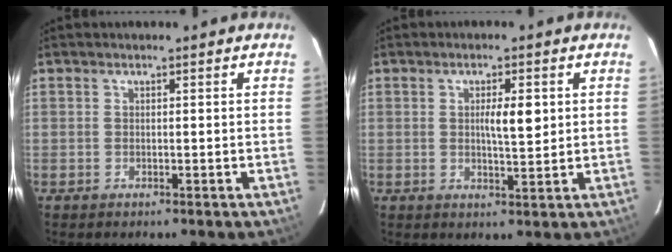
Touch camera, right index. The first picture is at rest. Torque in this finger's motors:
{"motor_torque": [0.45, 0.15, 0.22, 0.07]}